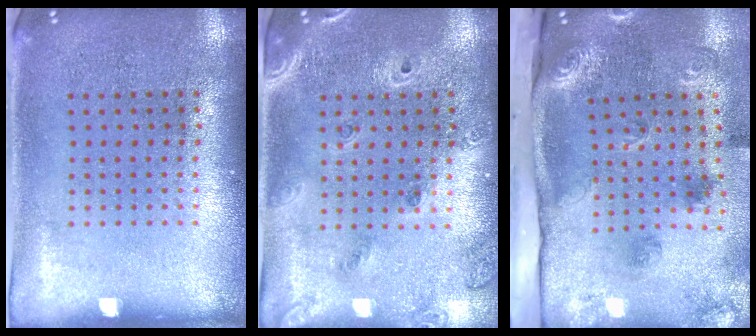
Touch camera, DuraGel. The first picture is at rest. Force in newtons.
{"total": 1.5, "press": 1.4, "slide": 0.5}
{"total": 3.0, "press": 2.0, "slide": 2.2}